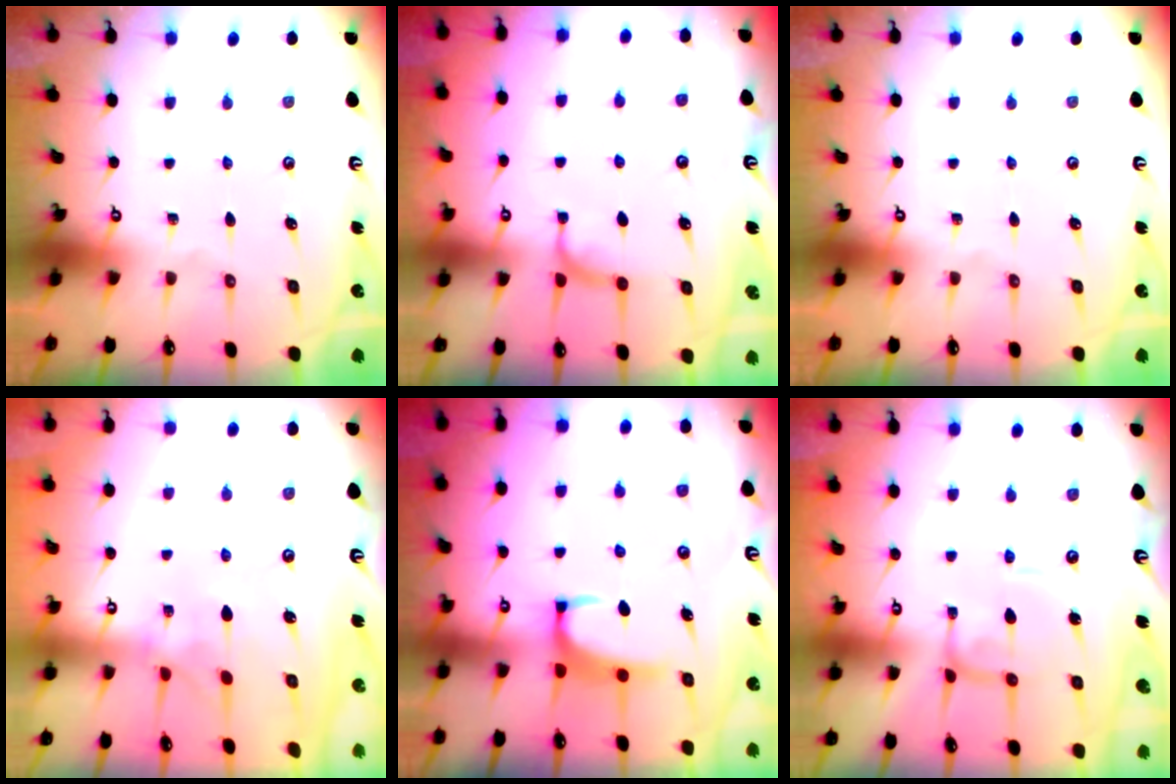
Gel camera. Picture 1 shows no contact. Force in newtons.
{"total": 0.8, "press": 0.5, "slide": 0.6}
{"total": 0.0}
{"total": 1.2, "press": 0.8, "slide": 0.9}
{"total": 2.5, "press": 2.4, "slide": 0.8}
{"total": 1.0, "press": 0.9, "slide": 0.4}